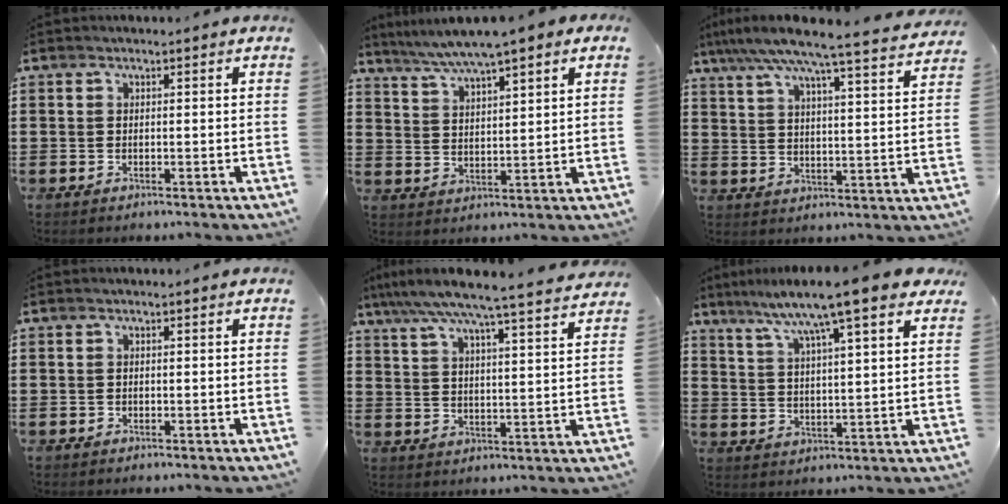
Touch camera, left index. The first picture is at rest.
{"total": 5.6, "force": [4.7, 0.4, 3.0], "torque": [-0.072, -0.013, 0.082]}
{"total": 7.8, "force": [6.9, -0.4, 3.6], "torque": [-0.096, -0.046, 0.115]}
{"total": 0.0}
{"total": 7.1, "force": [6.3, -0.7, 3.2], "torque": [-0.088, -0.043, 0.103]}
{"total": 8.8, "force": [7.1, 0.3, 5.1], "torque": [-0.120, -0.035, 0.113]}